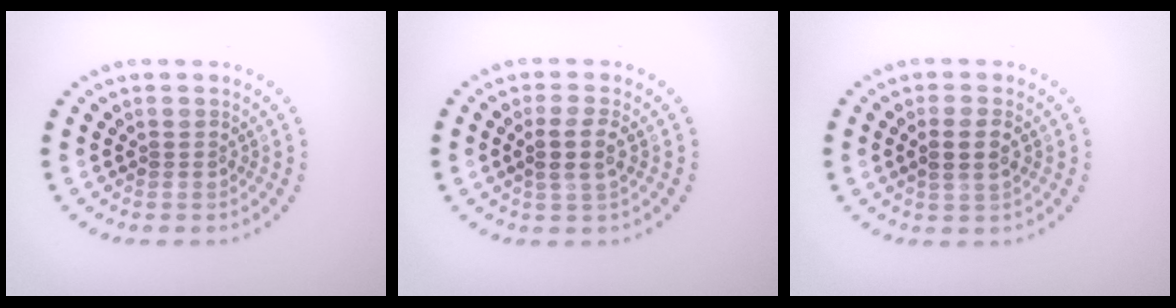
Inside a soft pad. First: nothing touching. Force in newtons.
{"total": 2.3, "press": 2.1, "slide": 1.0}
{"total": 2.3, "press": 2.1, "slide": 0.8}